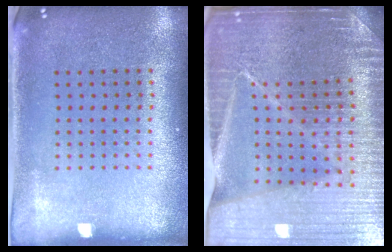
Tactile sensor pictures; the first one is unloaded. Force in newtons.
{"total": 5.3, "press": 4.8, "slide": 2.1}